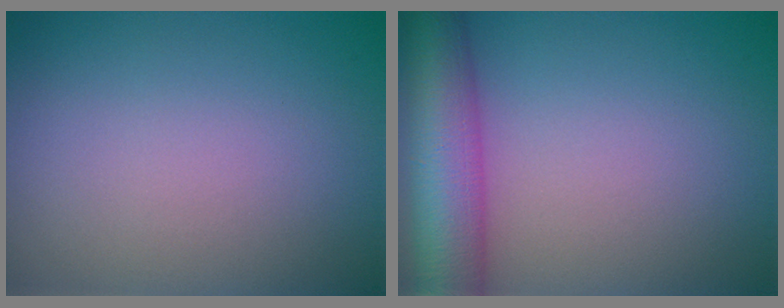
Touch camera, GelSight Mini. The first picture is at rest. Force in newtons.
{"total": 8.4, "press": 8.4, "slide": 0.3}